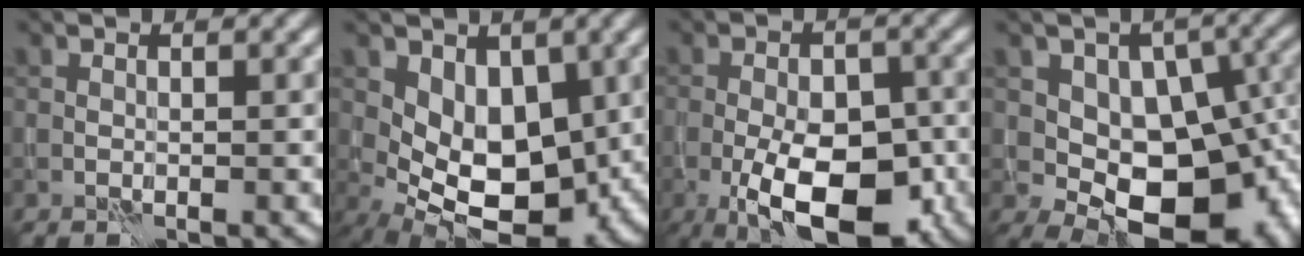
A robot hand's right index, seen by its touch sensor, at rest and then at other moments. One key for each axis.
{"total": 8.0, "fx": 0.3, "fy": 5.1, "fz": 6.1, "tx": -0.099, "ty": -0.022, "tz": 0.010}
{"total": 10.3, "fx": -3.8, "fy": 4.8, "fz": 8.3, "tx": -0.115, "ty": -0.005, "tz": -0.065}
{"total": 12.2, "fx": -1.9, "fy": 7.8, "fz": 9.2, "tx": -0.094, "ty": -0.001, "tz": -0.032}